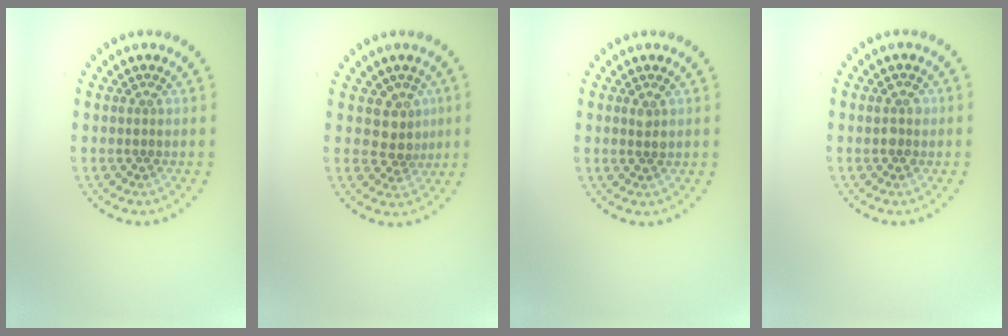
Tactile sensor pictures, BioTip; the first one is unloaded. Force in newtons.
{"total": 2.6, "press": 2.0, "slide": 1.6}
{"total": 1.0, "press": 1.0, "slide": 0.2}
{"total": 1.3, "press": 1.2, "slide": 0.3}